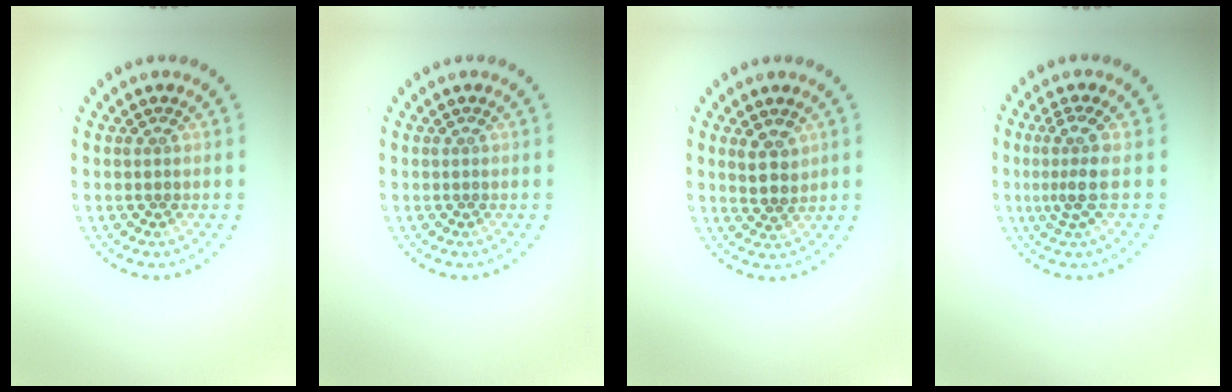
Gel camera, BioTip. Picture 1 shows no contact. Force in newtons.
{"total": 0.0}
{"total": 2.3, "press": 2.1, "slide": 1.1}
{"total": 2.8, "press": 2.0, "slide": 2.0}